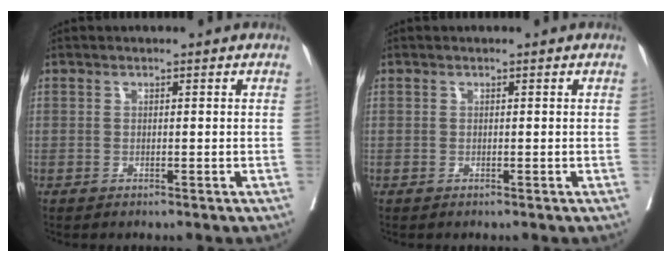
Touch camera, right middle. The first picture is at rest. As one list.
[{"total": 0.0}]